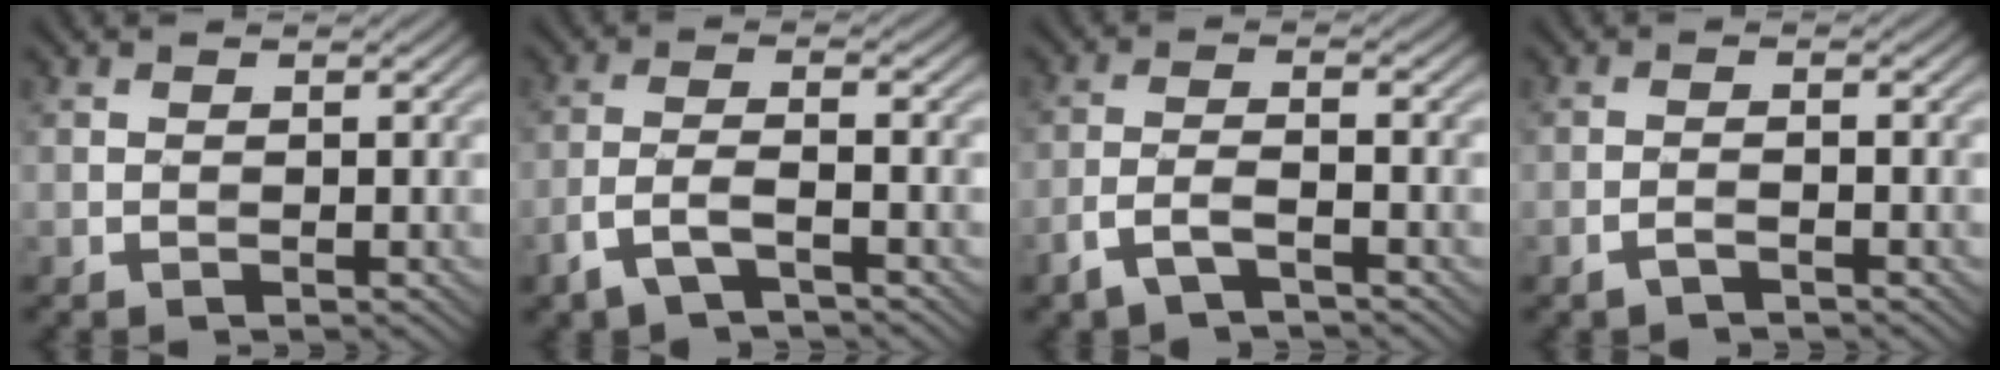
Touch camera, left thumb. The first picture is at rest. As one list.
[{"total": 4.7, "force": [-2.9, 1.2, 3.5], "torque": [-0.077, 0.000, -0.066]}, {"total": 4.2, "force": [-2.8, 1.0, 3.0], "torque": [-0.067, 0.000, -0.065]}, {"total": 1.7, "force": [-1.1, 0.2, 1.2], "torque": [-0.023, 0.008, -0.028]}]